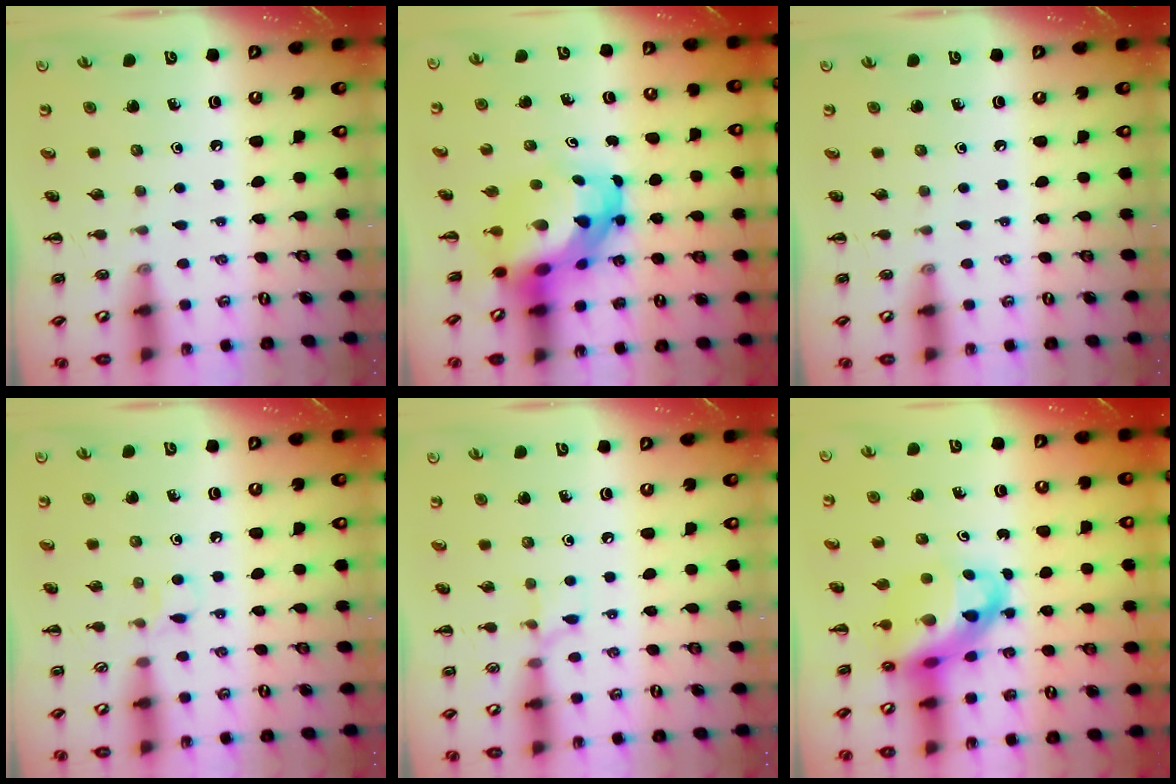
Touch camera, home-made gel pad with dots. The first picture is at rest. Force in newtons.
{"total": 6.8, "press": 6.5, "slide": 2.1}
{"total": 0.0}
{"total": 3.7, "press": 3.5, "slide": 1.2}
{"total": 5.2, "press": 4.9, "slide": 1.6}
{"total": 11.9, "press": 11.5, "slide": 3.1}